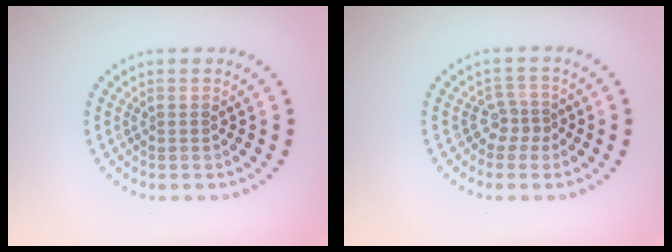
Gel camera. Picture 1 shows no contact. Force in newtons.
{"total": 1.7, "press": 1.2, "slide": 1.3}